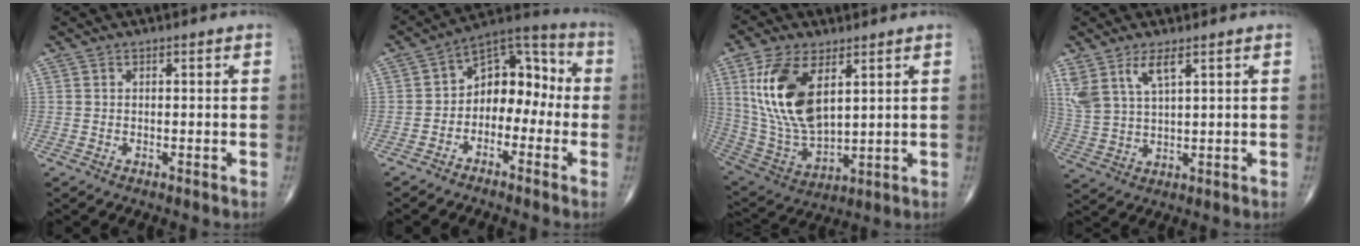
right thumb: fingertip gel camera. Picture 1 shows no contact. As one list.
[{"total": 11.2, "force": [-2.0, 7.8, 7.8], "torque": [-0.074, 0.054, -0.052]}, {"total": 17.1, "force": [5.8, 8.6, 13.6], "torque": [-0.265, -0.024, 0.124]}, {"total": 7.4, "force": [4.2, 2.6, 5.4], "torque": [-0.122, -0.013, 0.095]}]